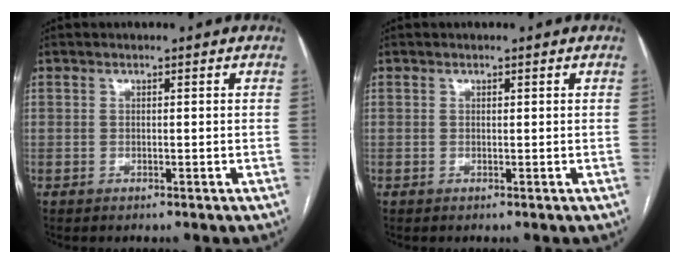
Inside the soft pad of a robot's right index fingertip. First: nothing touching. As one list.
[{"total": 0.0}]